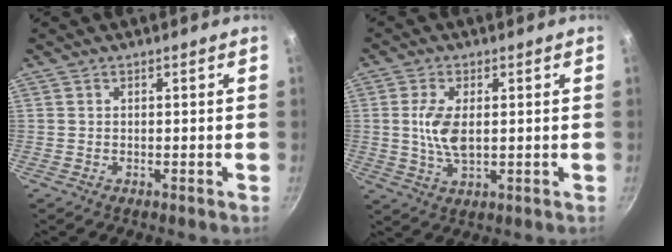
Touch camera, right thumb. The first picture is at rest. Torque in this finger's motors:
{"motor_torque": [0.70, 1.18, 0.89, 0.61, 0.25]}